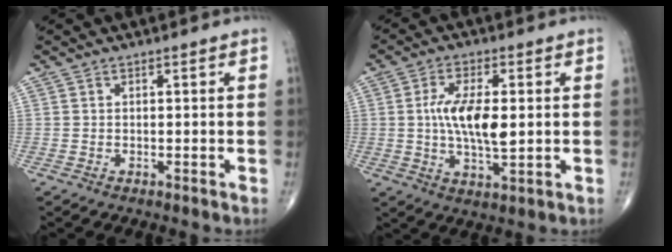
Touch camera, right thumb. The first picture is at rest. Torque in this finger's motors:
{"motor_torque": [0.97, 1.02, 0.37, -0.34, 0.13]}